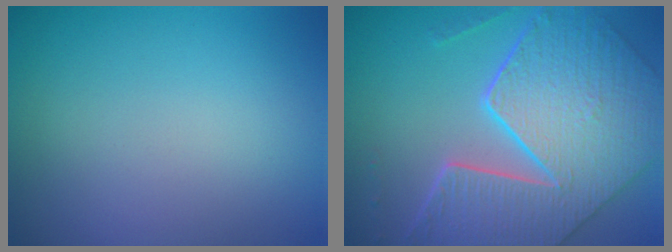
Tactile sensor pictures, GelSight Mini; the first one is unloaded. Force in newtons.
{"total": 9.2, "press": 6.6, "slide": 6.4}